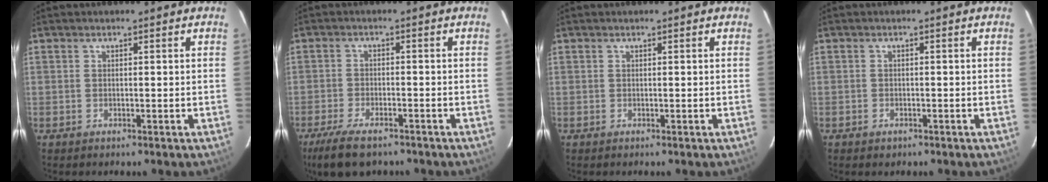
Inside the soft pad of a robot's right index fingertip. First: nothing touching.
{"total": 9.5, "force": [-7.3, 3.3, 5.2], "torque": [-0.130, -0.024, -0.129]}
{"total": 0.0}
{"total": 1.5, "force": [-0.9, 1.2, 0.4], "torque": [-0.007, 0.001, -0.011]}